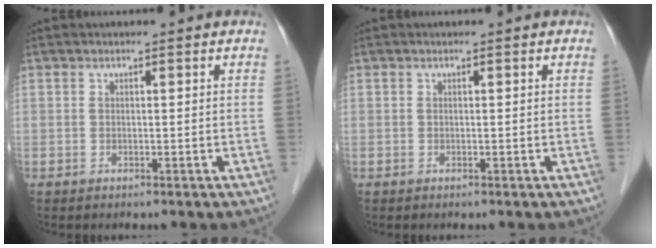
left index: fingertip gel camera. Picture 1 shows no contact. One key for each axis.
{"total": 0.0}